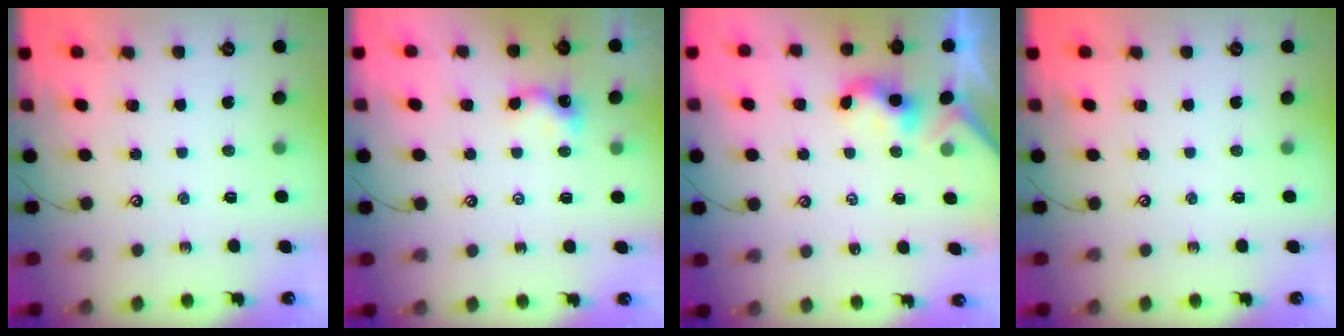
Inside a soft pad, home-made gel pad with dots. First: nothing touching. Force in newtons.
{"total": 3.1, "press": 3.1, "slide": 0.5}
{"total": 2.0, "press": 2.0, "slide": 0.2}
{"total": 0.0}